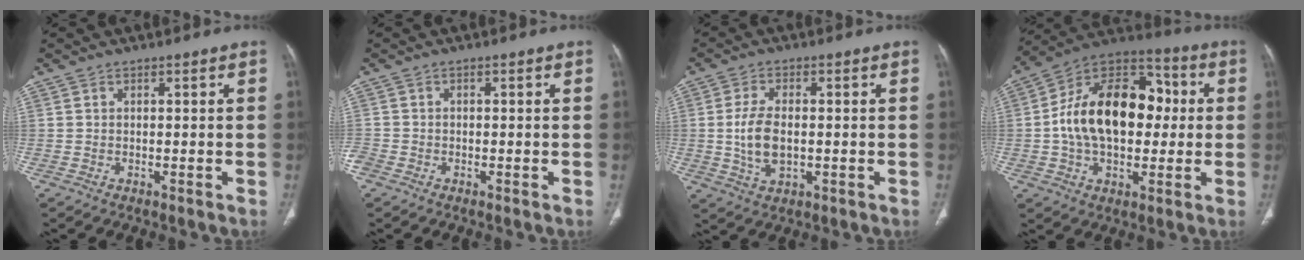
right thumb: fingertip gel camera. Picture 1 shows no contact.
{"total": 2.2, "force": [-1.1, 1.7, 0.8], "torque": [-0.022, 0.005, -0.022]}
{"total": 7.4, "force": [-0.4, 4.0, 6.2], "torque": [-0.125, -0.002, -0.002]}
{"total": 21.7, "force": [0.7, 14.2, 16.4], "torque": [-0.243, 0.035, 0.008]}